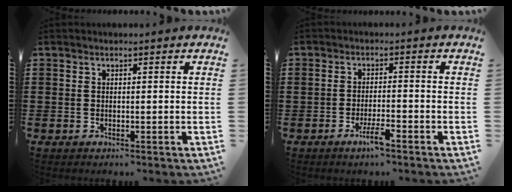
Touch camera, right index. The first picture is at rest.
{"total": 3.4, "force": [-2.2, 0.4, 2.5], "torque": [-0.057, -0.005, -0.042]}